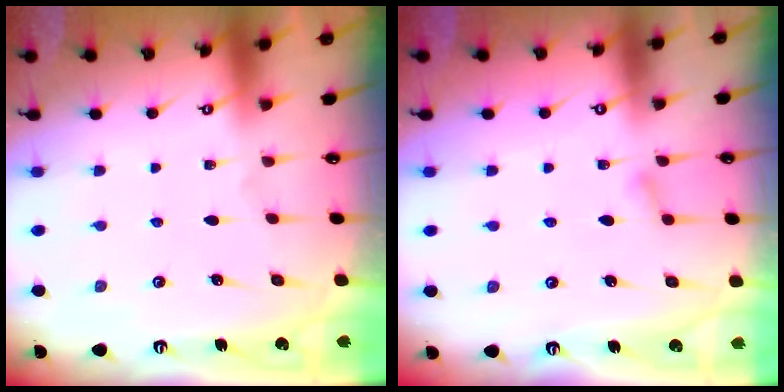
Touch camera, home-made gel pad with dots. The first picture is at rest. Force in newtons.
{"total": 5.2, "press": 5.2, "slide": 0.4}